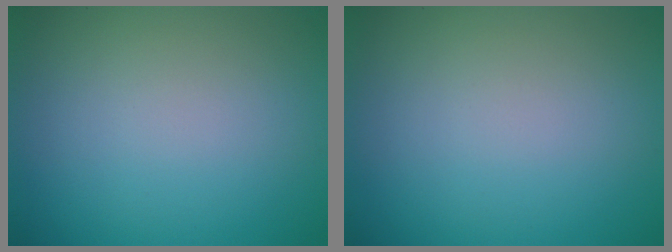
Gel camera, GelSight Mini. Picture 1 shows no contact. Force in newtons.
{"total": 0.0}